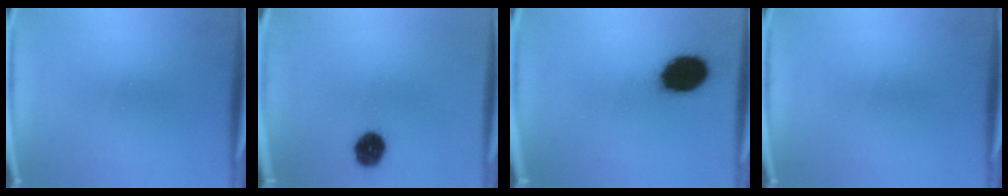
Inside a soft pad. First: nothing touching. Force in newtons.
{"total": 7.0}
{"total": 14.4}
{"total": 0.0}